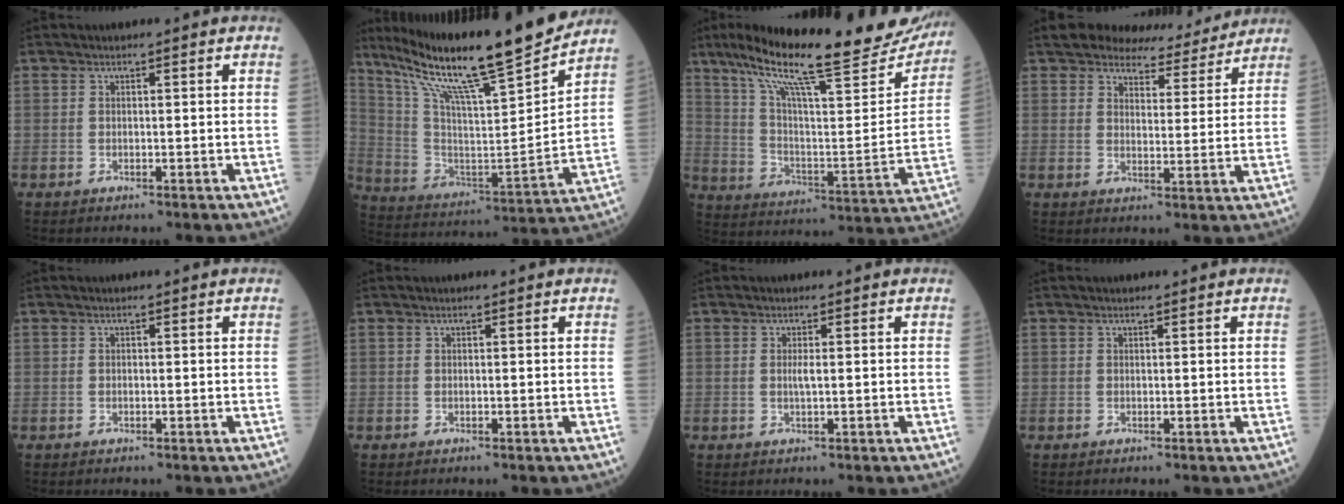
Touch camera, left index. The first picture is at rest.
{"total": 23.6, "force": [19.5, 0.5, 13.3], "torque": [-0.232, -0.020, 0.325]}
{"total": 27.2, "force": [22.7, 3.3, 14.7], "torque": [-0.243, -0.024, 0.322]}
{"total": 8.1, "force": [7.6, 2.3, 1.2], "torque": [-0.015, 0.002, 0.098]}
{"total": 0.0}
{"total": 0.0}
{"total": 1.2, "force": [0.1, 0.1, 1.1], "torque": [-0.028, -0.001, 0.002]}
{"total": 0.0}